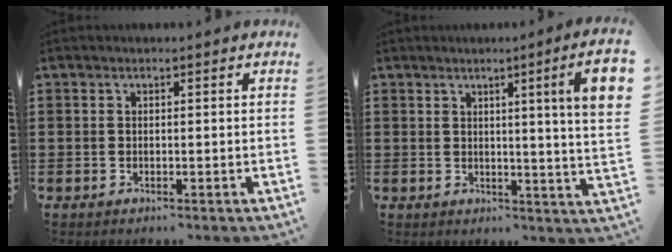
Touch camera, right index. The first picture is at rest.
{"total": 6.3, "force": [2.6, -0.9, 5.7], "torque": [-0.089, -0.021, 0.035]}